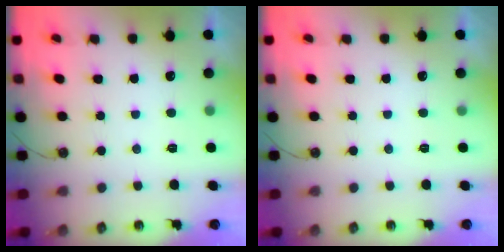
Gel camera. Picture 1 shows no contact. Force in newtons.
{"total": 0.0}